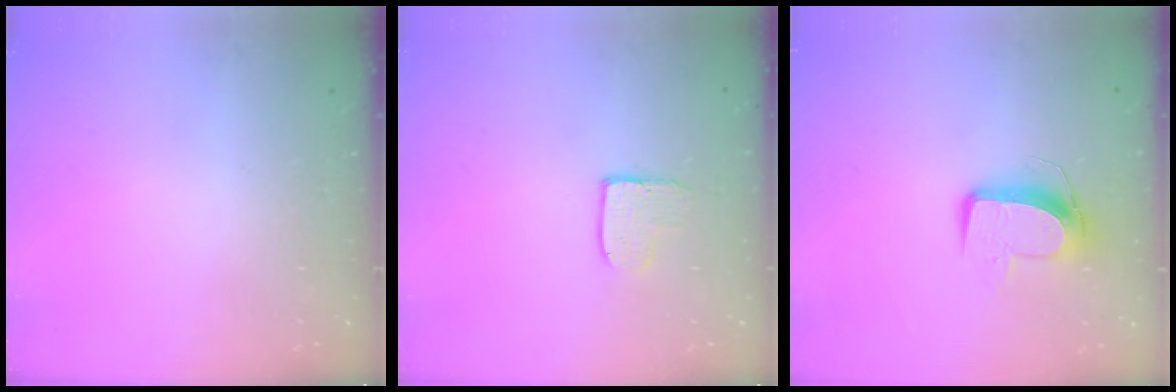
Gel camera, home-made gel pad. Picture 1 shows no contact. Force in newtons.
{"total": 5.1, "press": 5.0, "slide": 0.4}
{"total": 9.8, "press": 9.8, "slide": 1.0}